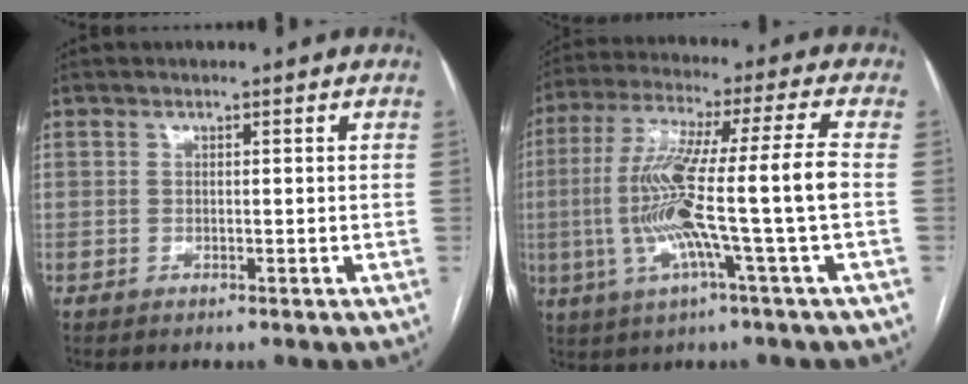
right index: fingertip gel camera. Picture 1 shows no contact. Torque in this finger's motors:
{"motor_torque": [2.04, -0.10, 0.53, 0.21]}